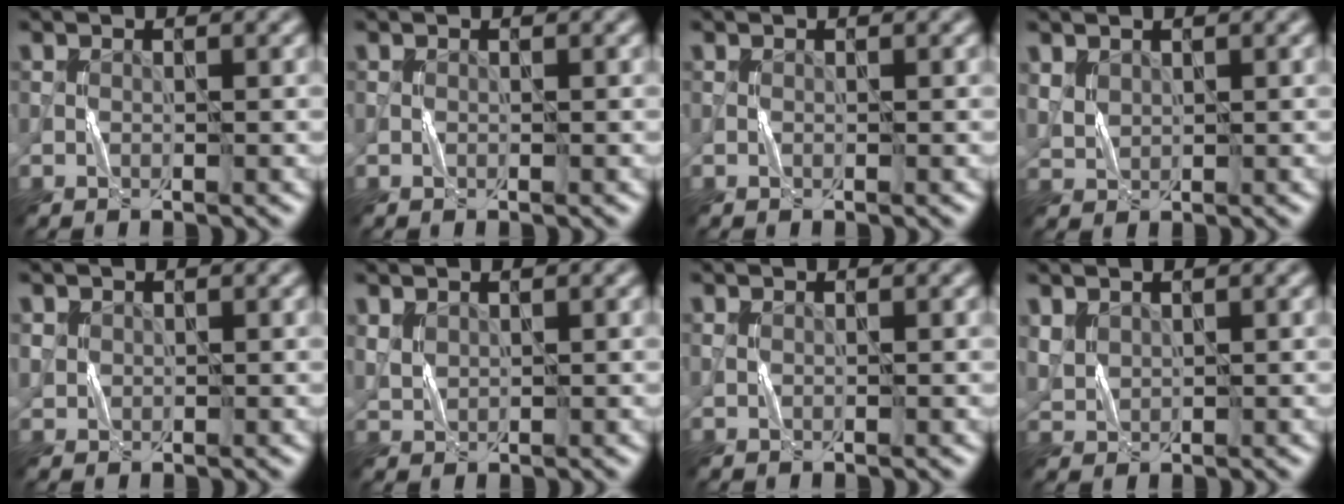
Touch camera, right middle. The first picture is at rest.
{"total": 0.0}
{"total": 0.0}
{"total": 1.5, "force": [0.9, 1.0, 0.6], "torque": [-0.018, -0.002, 0.024]}
{"total": 0.8, "force": [0.2, 0.8, 0.0], "torque": [0.000, -0.003, 0.008]}
{"total": 1.2, "force": [0.8, 0.8, 0.6], "torque": [-0.016, -0.002, 0.022]}
{"total": 0.0}
{"total": 1.6, "force": [1.0, 1.0, 0.7], "torque": [-0.020, 0.000, 0.026]}